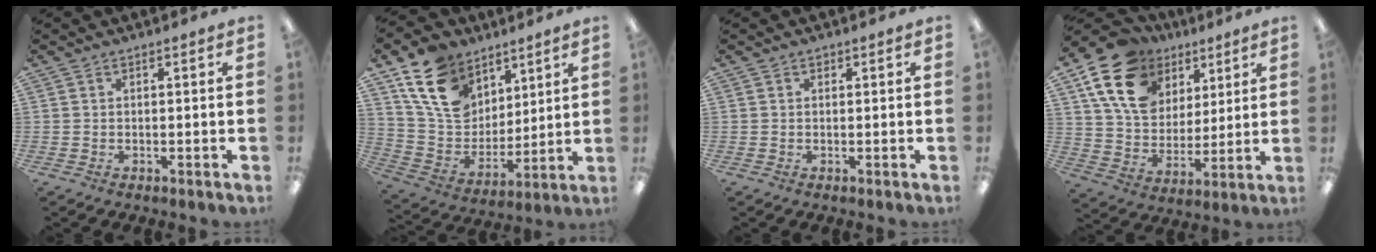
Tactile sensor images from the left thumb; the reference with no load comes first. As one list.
[{"total": 17.8, "force": [10.1, 12.6, 7.6], "torque": [-0.142, -0.043, 0.197]}, {"total": 0.5, "force": [0.3, 0.4, 0.1], "torque": [-0.004, 0.002, 0.006]}, {"total": 18.8, "force": [9.9, 13.4, 8.8], "torque": [-0.161, -0.034, 0.189]}]